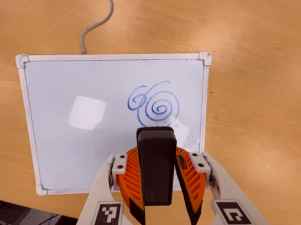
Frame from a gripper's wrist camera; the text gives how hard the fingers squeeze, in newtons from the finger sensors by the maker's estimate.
{"total": 7.7, "left": 6.3, "right": 9.1}